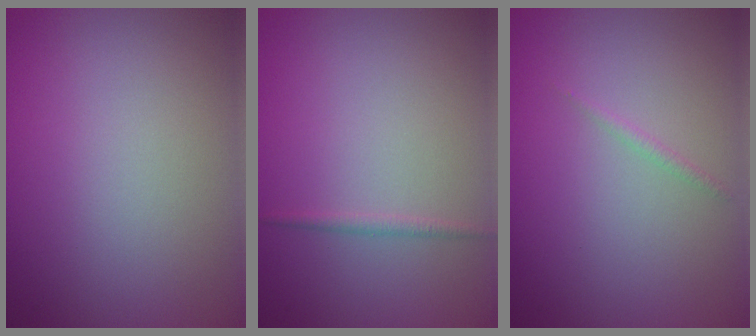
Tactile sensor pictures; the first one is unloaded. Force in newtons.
{"total": 0.8, "press": 0.8, "slide": 0.0}
{"total": 0.6, "press": 0.6, "slide": 0.0}